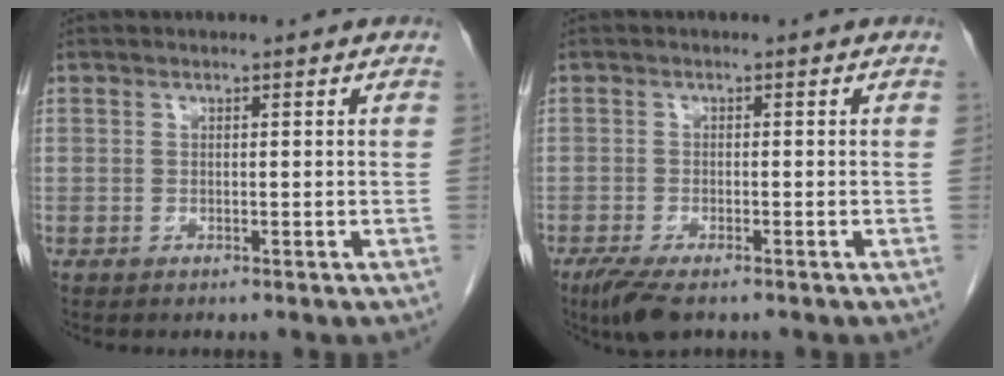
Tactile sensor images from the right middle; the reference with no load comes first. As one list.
[{"total": 5.0, "force": [-3.5, 1.3, 3.3], "torque": [-0.065, -0.013, -0.059]}]